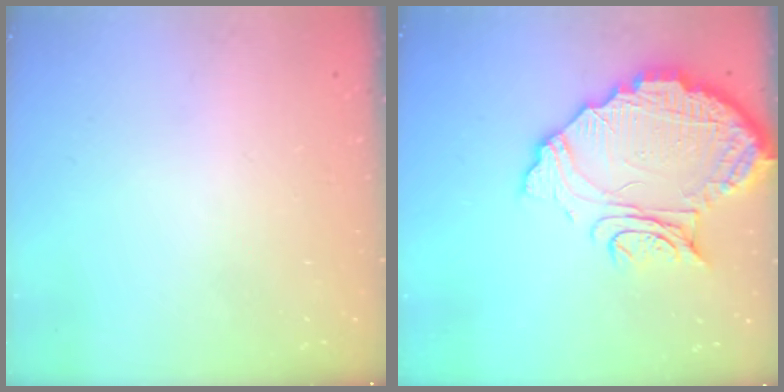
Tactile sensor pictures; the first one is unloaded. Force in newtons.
{"total": 14.9, "press": 14.8, "slide": 1.4}